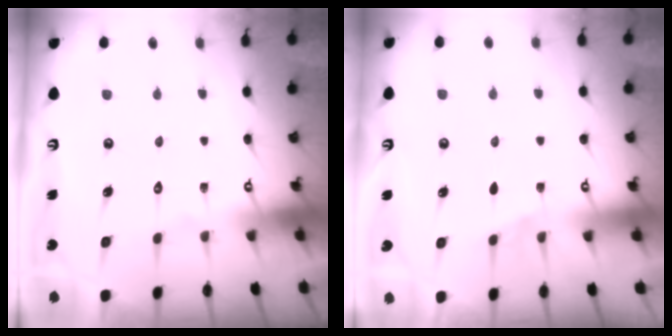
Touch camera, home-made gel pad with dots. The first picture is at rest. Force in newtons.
{"total": 4.2, "press": 3.5, "slide": 2.3}